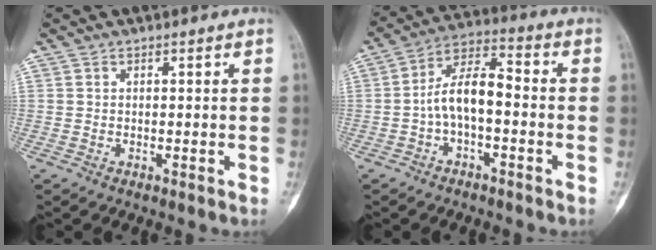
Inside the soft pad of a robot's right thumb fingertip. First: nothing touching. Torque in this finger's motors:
{"motor_torque": [0.20, 0.16, 0.70, -0.63, 0.19]}